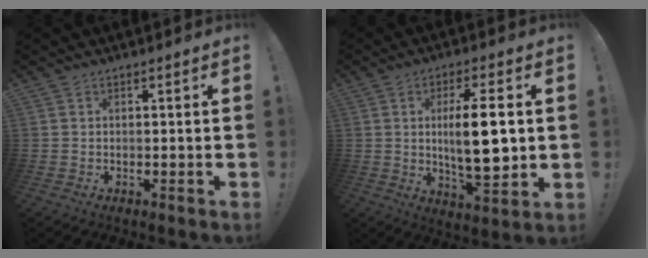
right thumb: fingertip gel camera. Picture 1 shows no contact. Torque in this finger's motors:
{"motor_torque": [0.39, 0.84, 0.19, 0.04, 0.27]}